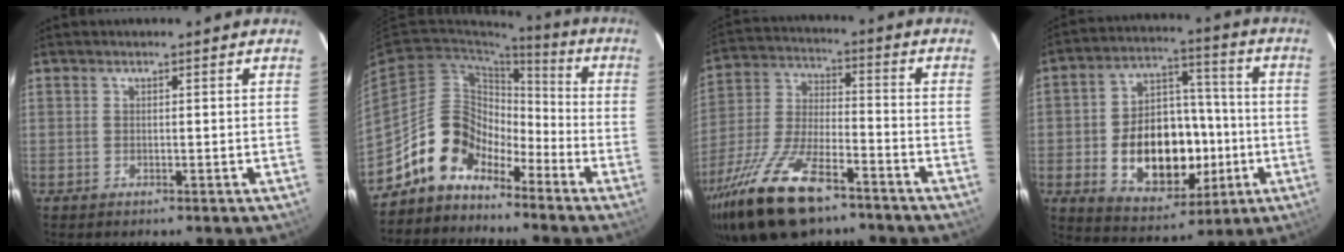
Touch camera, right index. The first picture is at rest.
{"total": 11.7, "force": [-8.6, 7.2, 3.5], "torque": [-0.068, 0.038, -0.164]}
{"total": 21.5, "force": [-14.3, 8.1, 13.9], "torque": [-0.294, -0.032, -0.258]}
{"total": 18.2, "force": [-3.9, 12.1, 13.1], "torque": [-0.256, 0.024, -0.038]}